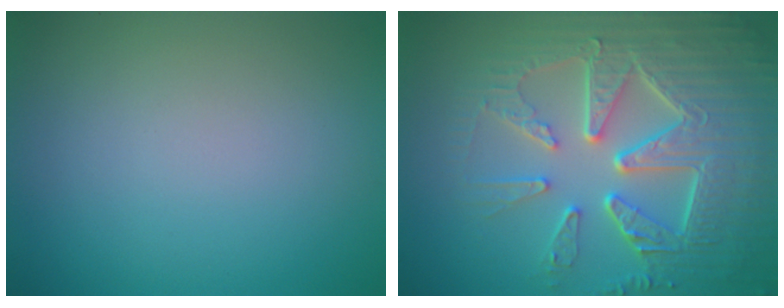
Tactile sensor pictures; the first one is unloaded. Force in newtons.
{"total": 9.1, "press": 6.5, "slide": 6.3}